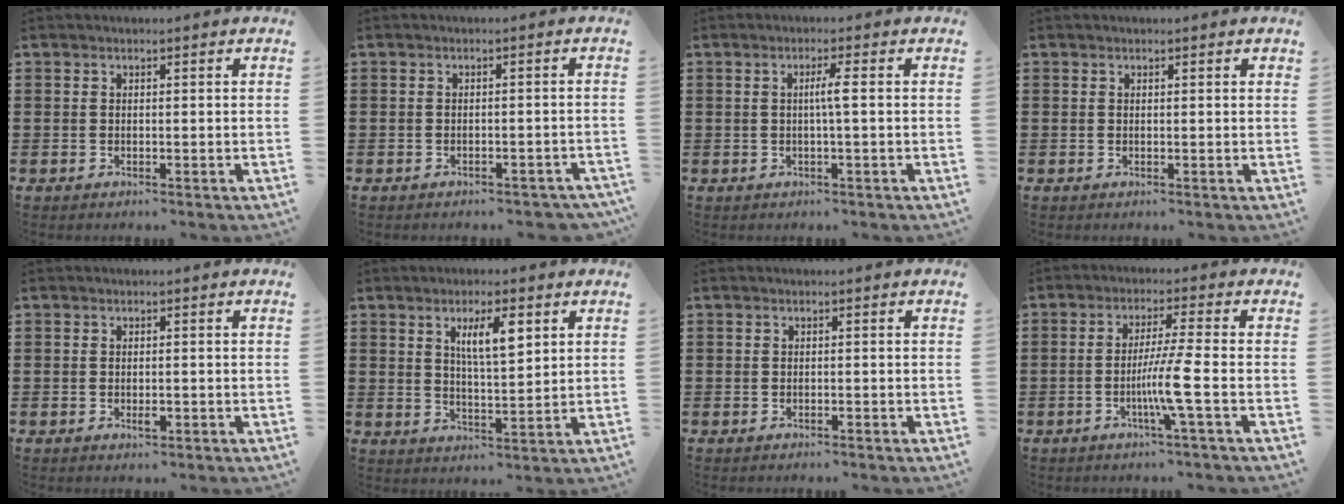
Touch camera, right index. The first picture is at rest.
{"total": 1.5, "force": [-1.4, 0.2, 0.4], "torque": [-0.012, -0.003, -0.029]}
{"total": 2.6, "force": [0.0, -0.2, 2.6], "torque": [-0.048, -0.003, -0.005]}
{"total": 0.0}
{"total": 1.5, "force": [-0.5, 0.6, 1.3], "torque": [-0.024, -0.001, -0.008]}
{"total": 6.0, "force": [2.6, 1.7, 5.2], "torque": [-0.093, 0.001, 0.038]}
{"total": 0.0}
{"total": 6.4, "force": [-2.0, -0.8, 6.1], "torque": [-0.110, -0.014, -0.040]}